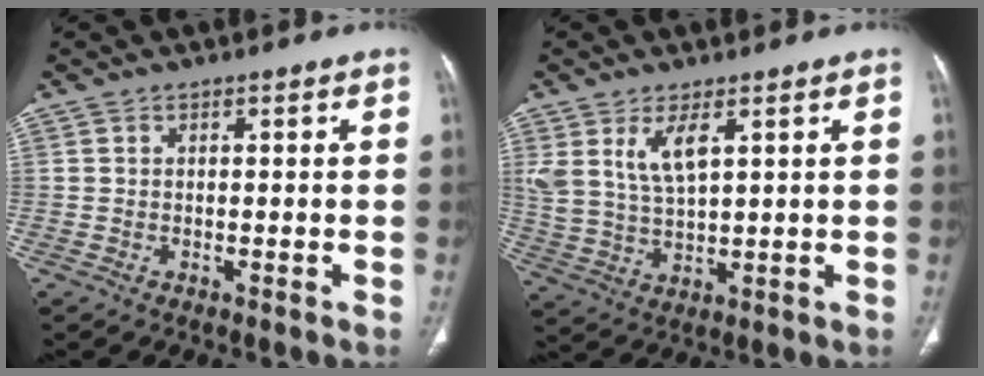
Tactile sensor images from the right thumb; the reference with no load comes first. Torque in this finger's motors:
{"motor_torque": [0.05, 0.27, 0.58, 0.68, 0.10]}